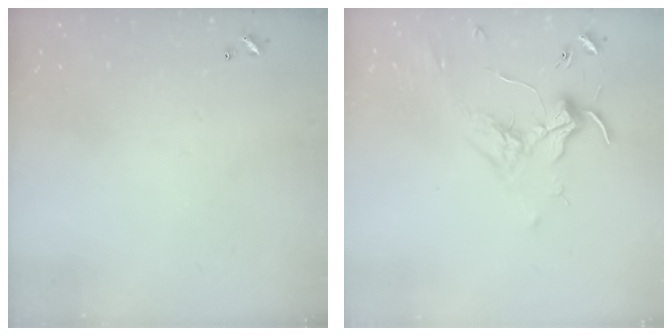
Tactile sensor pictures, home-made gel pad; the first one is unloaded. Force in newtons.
{"total": 1.7, "press": 1.6, "slide": 0.7}